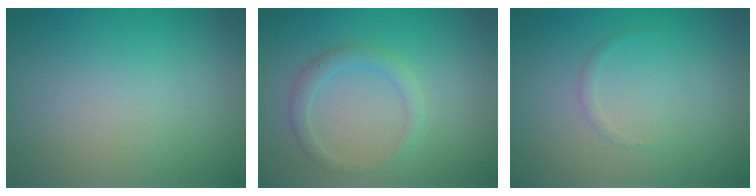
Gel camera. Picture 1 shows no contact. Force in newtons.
{"total": 1.9, "press": 1.9, "slide": 0.1}
{"total": 0.5, "press": 0.5, "slide": 0.0}